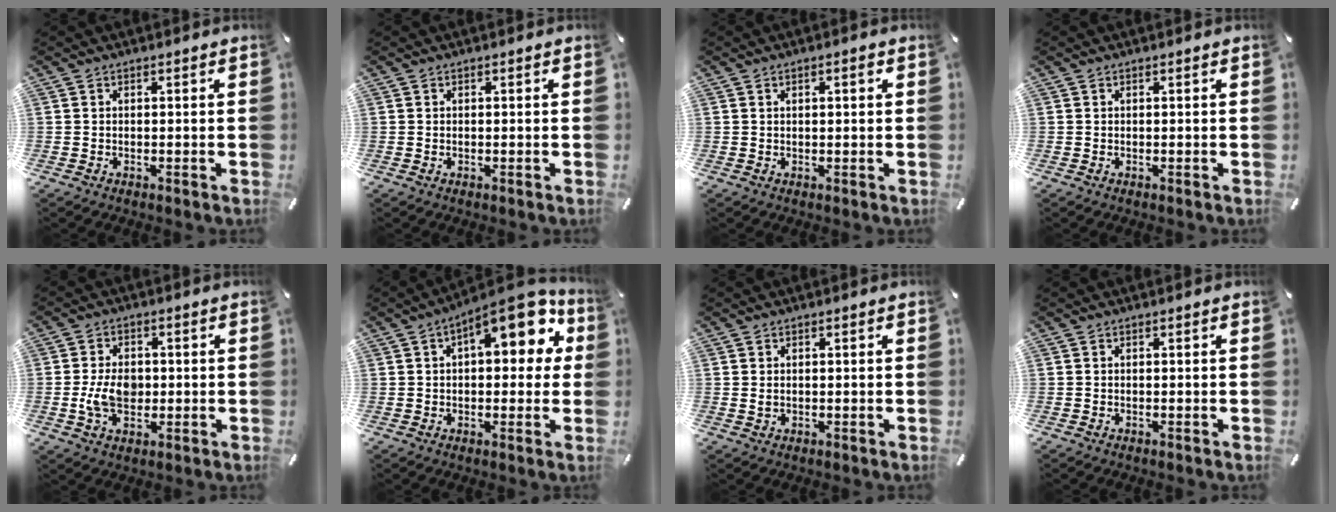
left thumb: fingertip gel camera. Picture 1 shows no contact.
{"total": 0.0}
{"total": 1.4, "force": [0.4, 0.5, 1.2], "torque": [-0.023, 0.004, 0.006]}
{"total": 0.0}
{"total": 7.3, "force": [-0.7, 5.2, 5.1], "torque": [-0.092, -0.002, -0.014]}
{"total": 13.4, "force": [5.2, 6.4, 10.6], "torque": [-0.133, -0.023, 0.083]}
{"total": 1.0, "force": [0.2, 0.7, 0.7], "torque": [-0.006, 0.001, 0.001]}
{"total": 0.0}